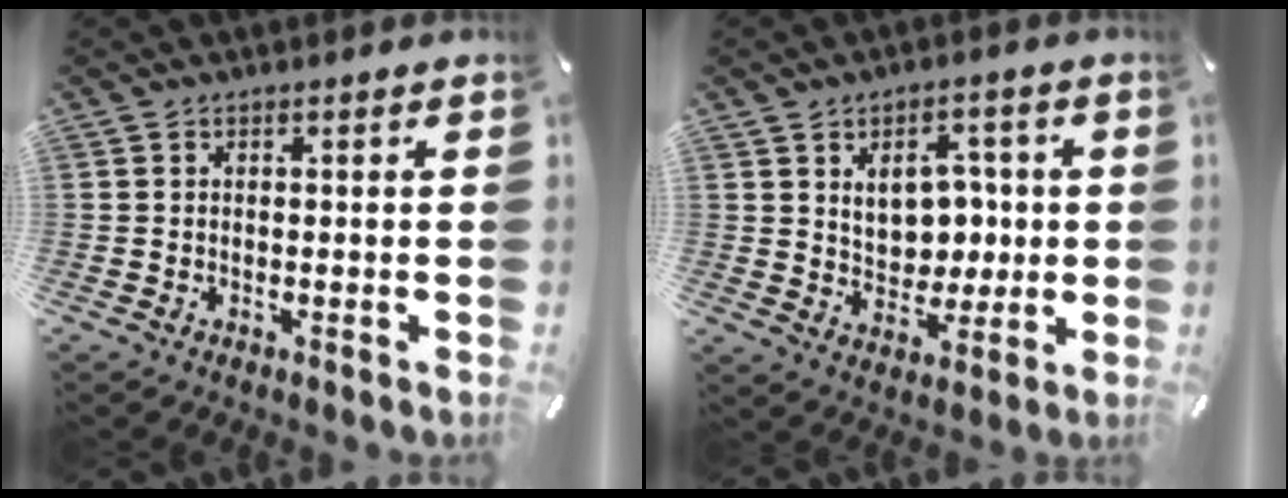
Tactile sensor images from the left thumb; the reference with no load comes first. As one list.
[{"total": 9.4, "force": [1.9, 7.7, 5.0], "torque": [-0.067, -0.002, 0.035]}]